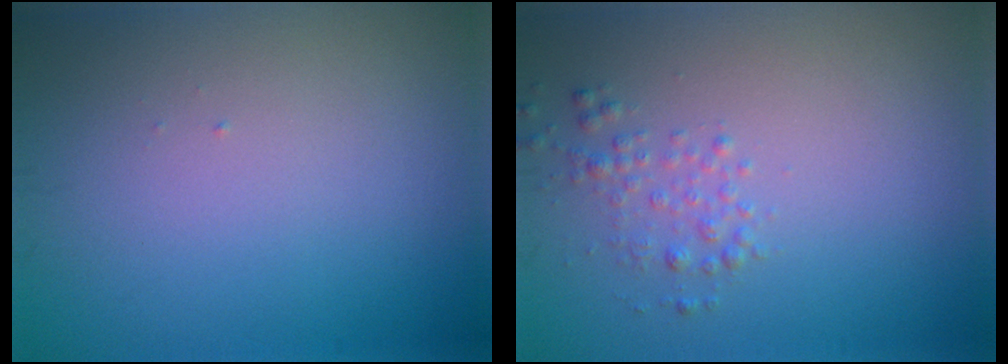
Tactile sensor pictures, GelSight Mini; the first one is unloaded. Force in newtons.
{"total": 1.6, "press": 1.6, "slide": 0.1}